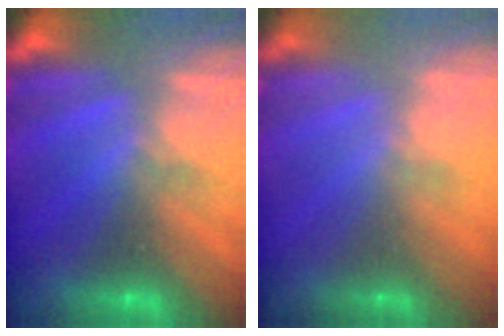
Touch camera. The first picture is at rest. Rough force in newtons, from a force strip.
{"total": 2.3}